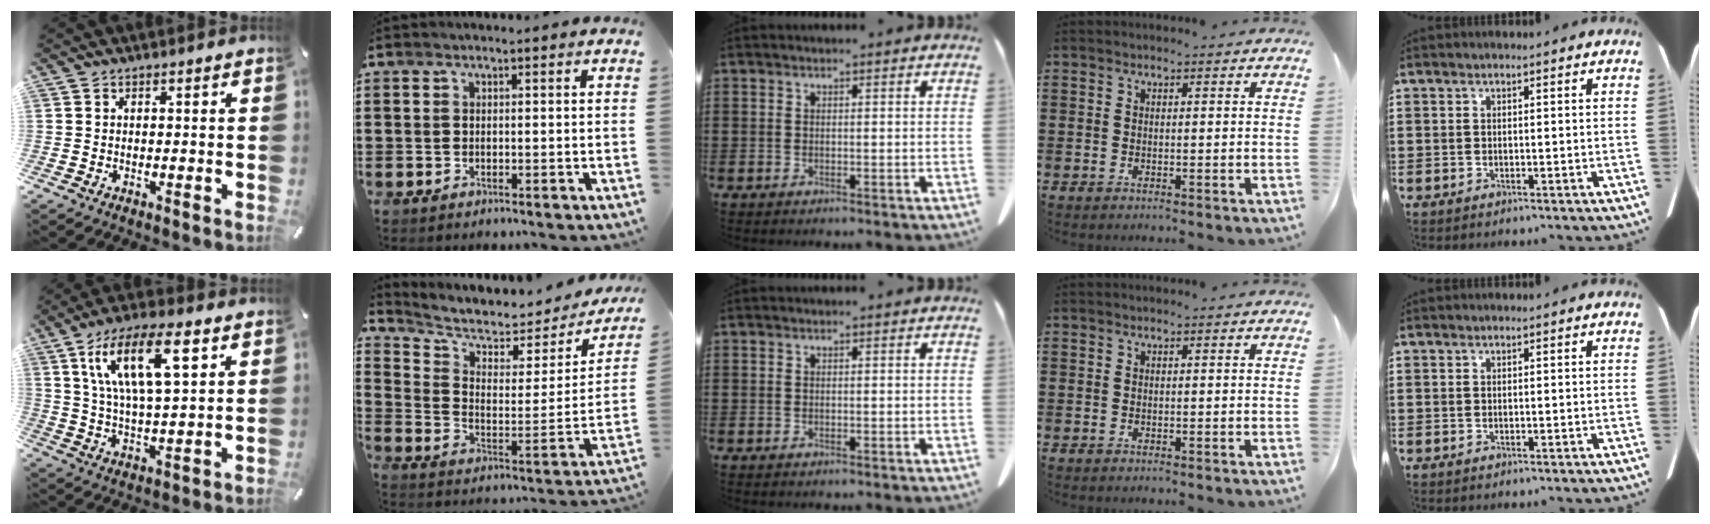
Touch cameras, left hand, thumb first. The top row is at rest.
{"thumb": {"total": 16.5, "force": [7.8, 6.0, 13.3], "torque": [-0.257, -0.006, 0.126]}, "index": {"total": 5.4, "force": [4.6, 1.6, 2.4], "torque": [-0.074, -0.036, 0.076]}}